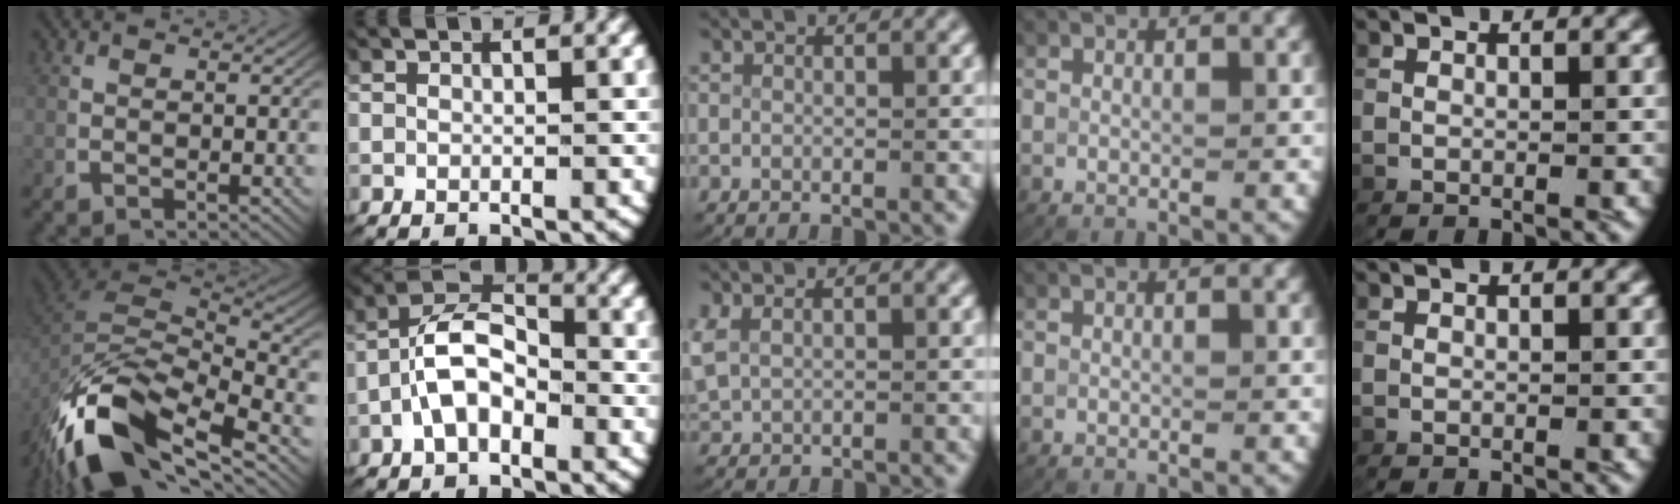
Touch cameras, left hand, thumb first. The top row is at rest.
{"thumb": {"total": 12.3, "force": [-3.2, 6.6, 9.8], "torque": [-0.217, -0.034, -0.035]}, "index": {"total": 6.4, "force": [-1.2, 4.4, 4.5], "torque": [-0.074, -0.006, -0.028]}, "middle": {"total": 1.6, "force": [0.7, 1.1, 0.9], "torque": [-0.037, -0.003, 0.025]}}